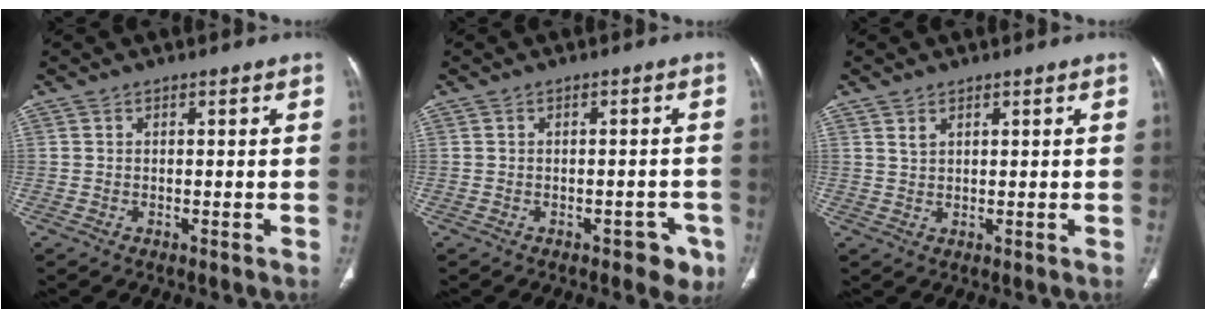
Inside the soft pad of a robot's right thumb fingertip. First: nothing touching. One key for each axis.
{"total": 4.6, "fx": -2.7, "fy": 2.6, "fz": 2.7, "tx": -0.010, "ty": 0.012, "tz": -0.032}
{"total": 1.7, "fx": 1.1, "fy": 0.9, "fz": 0.9, "tx": -0.016, "ty": -0.005, "tz": 0.027}